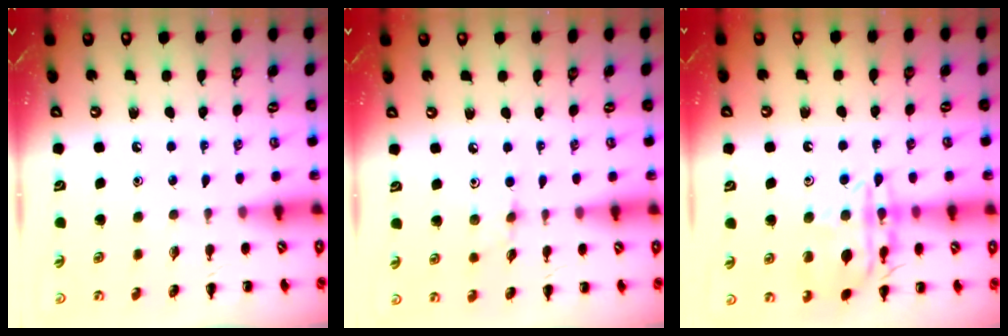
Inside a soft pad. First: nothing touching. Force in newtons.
{"total": 5.5, "press": 5.2, "slide": 1.5}
{"total": 14.2, "press": 14.1, "slide": 1.2}